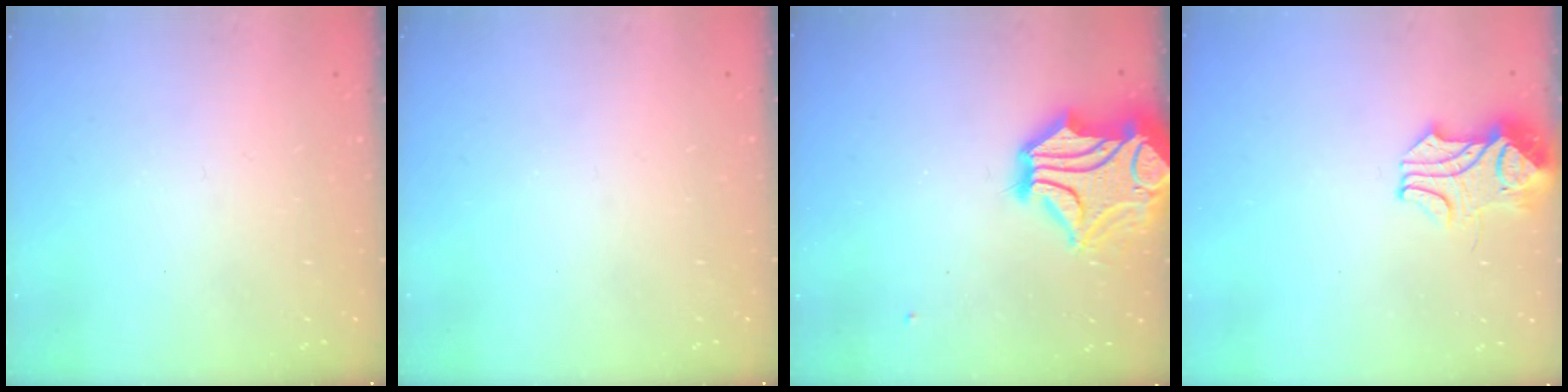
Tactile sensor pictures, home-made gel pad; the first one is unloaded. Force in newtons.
{"total": 0.0}
{"total": 8.3, "press": 8.0, "slide": 2.4}
{"total": 2.4, "press": 2.2, "slide": 1.0}